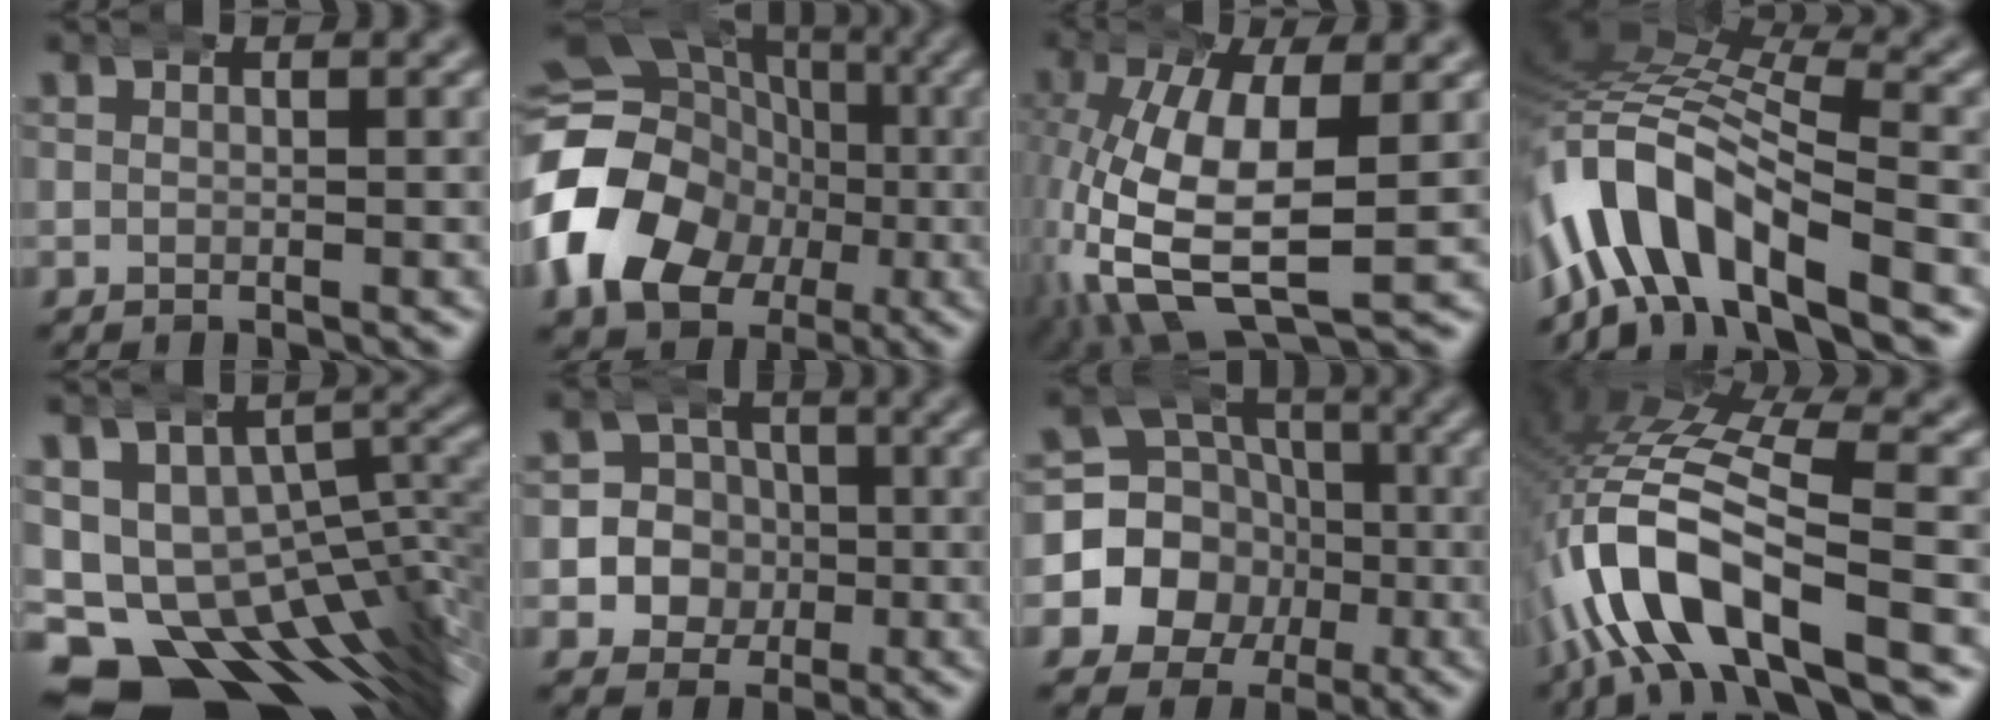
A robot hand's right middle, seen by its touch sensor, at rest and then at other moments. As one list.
[{"total": 16.1, "force": [-2.3, 14.0, 7.6], "torque": [-0.159, -0.030, -0.044]}, {"total": 10.4, "force": [-1.1, 5.6, 8.8], "torque": [-0.200, -0.040, 0.008]}, {"total": 10.0, "force": [-2.3, 6.2, 7.5], "torque": [-0.174, -0.012, -0.035]}, {"total": 21.9, "force": [-10.6, 14.9, 12.1], "torque": [-0.203, -0.094, -0.142]}, {"total": 12.1, "force": [-2.8, 11.5, 2.2], "torque": [-0.096, -0.054, -0.053]}, {"total": 15.0, "force": [-2.8, 13.8, 5.2], "torque": [-0.122, -0.062, -0.045]}, {"total": 8.5, "force": [-0.9, 4.0, 7.5], "torque": [-0.179, -0.002, -0.017]}]